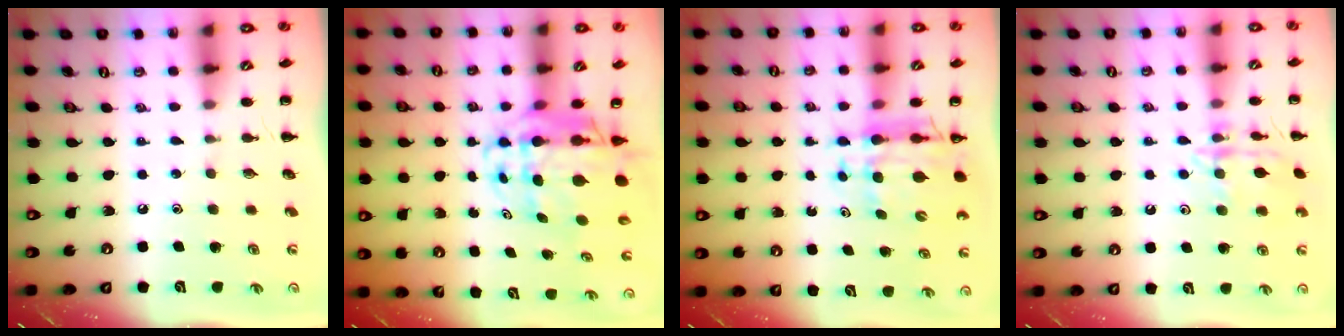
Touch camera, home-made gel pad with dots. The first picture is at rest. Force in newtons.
{"total": 10.4, "press": 10.0, "slide": 2.8}
{"total": 9.3, "press": 8.9, "slide": 2.8}
{"total": 13.1, "press": 13.1, "slide": 0.8}